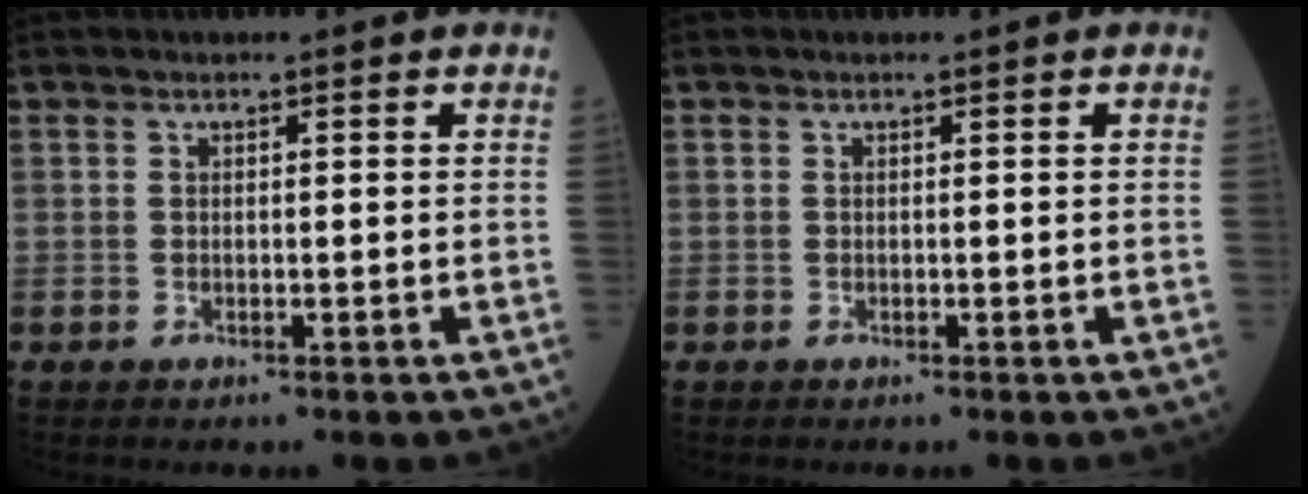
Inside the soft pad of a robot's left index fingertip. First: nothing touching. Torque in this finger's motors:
{"motor_torque": [-0.10, 0.05, 0.05, -0.01]}